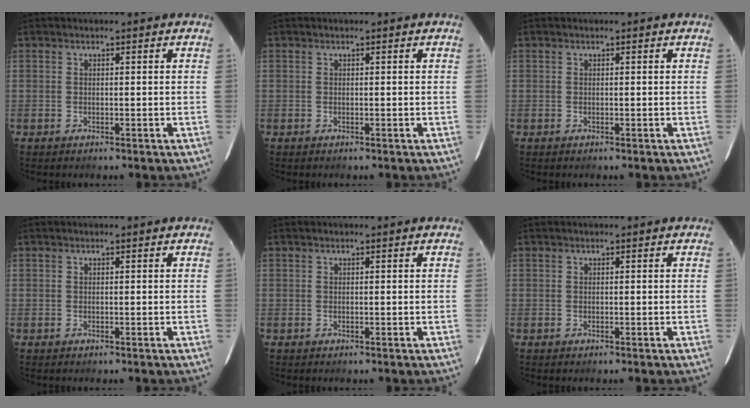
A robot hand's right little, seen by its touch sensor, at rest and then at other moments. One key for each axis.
{"total": 0.0}
{"total": 0.0}
{"total": 0.0}
{"total": 0.0}
{"total": 0.0}